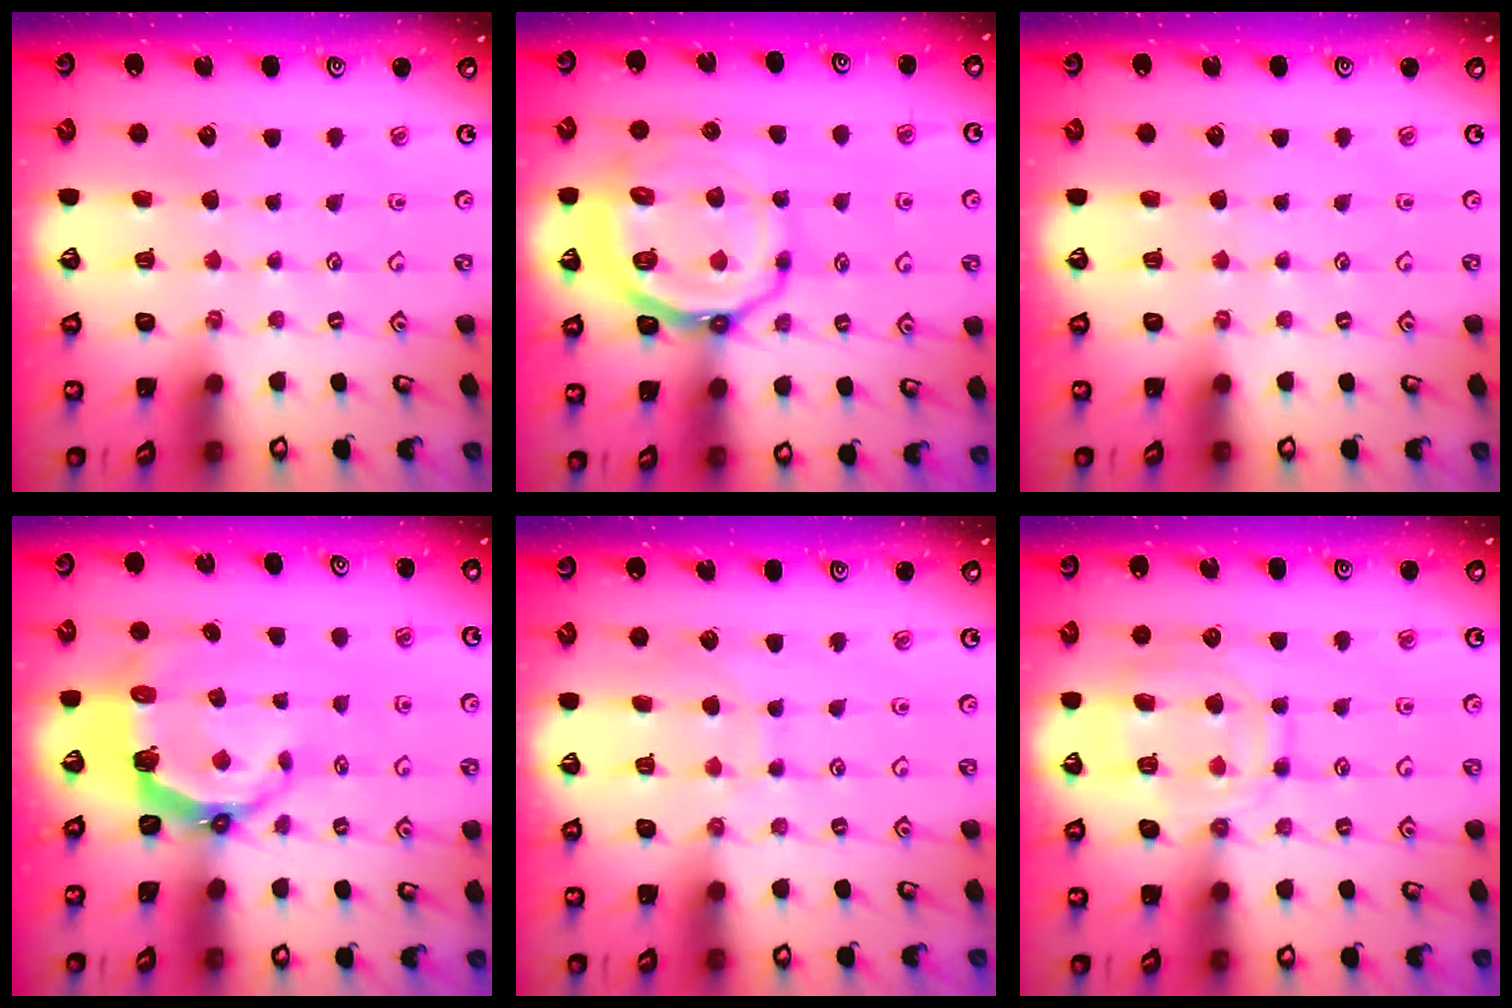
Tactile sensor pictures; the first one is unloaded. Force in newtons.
{"total": 14.3, "press": 14.1, "slide": 2.7}
{"total": 0.0}
{"total": 8.0, "press": 6.3, "slide": 5.0}
{"total": 6.7, "press": 6.7, "slide": 0.2}
{"total": 14.5, "press": 14.5, "slide": 1.3}